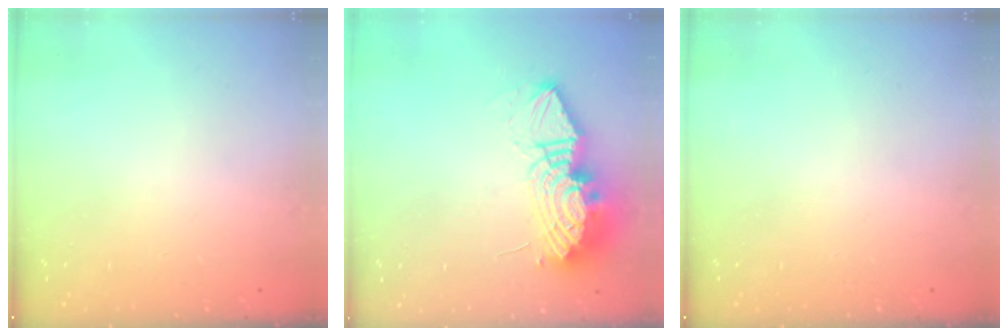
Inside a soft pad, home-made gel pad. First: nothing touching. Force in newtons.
{"total": 16.9, "press": 16.9, "slide": 1.7}
{"total": 0.0}